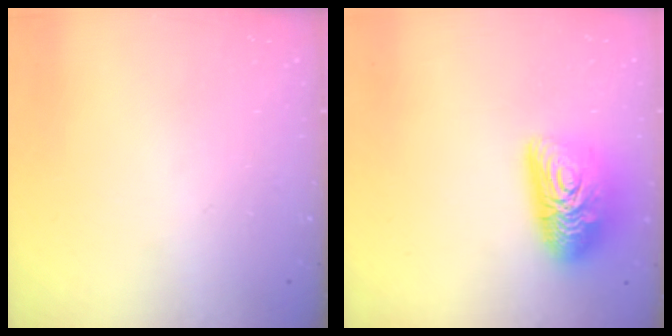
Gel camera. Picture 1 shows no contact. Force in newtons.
{"total": 15.0, "press": 15.0, "slide": 0.8}